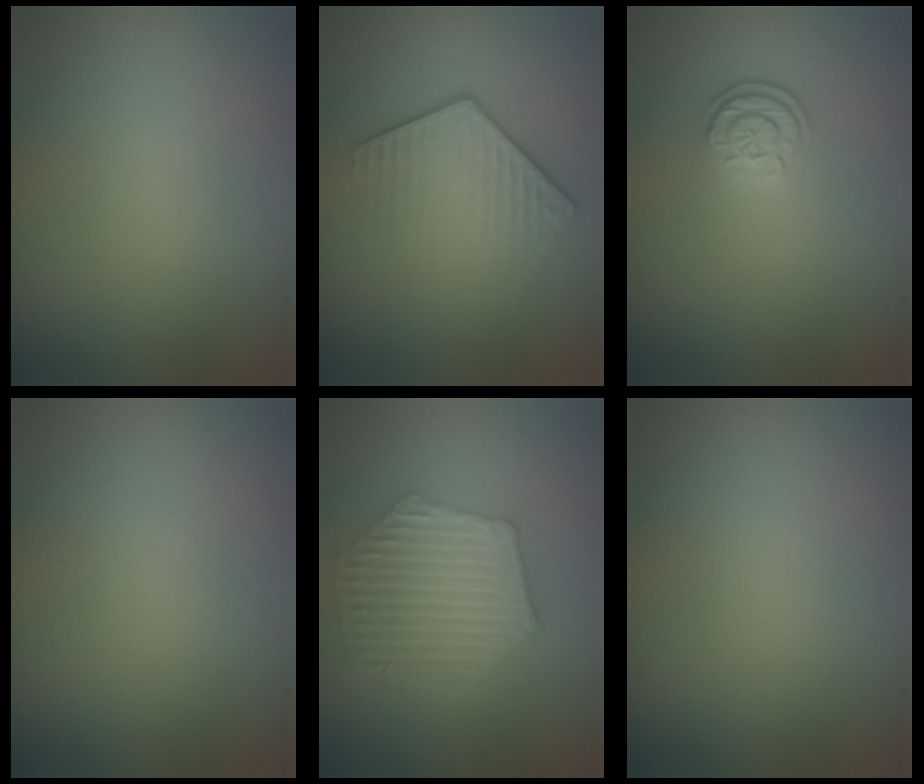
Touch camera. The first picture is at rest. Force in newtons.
{"total": 4.1, "press": 2.9, "slide": 3.0}
{"total": 2.5, "press": 2.0, "slide": 1.5}
{"total": 0.0}
{"total": 6.2, "press": 4.6, "slide": 4.2}
{"total": 0.0}